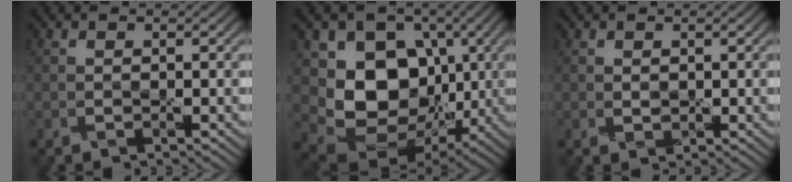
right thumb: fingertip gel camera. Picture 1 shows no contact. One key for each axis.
{"total": 11.9, "fx": 0.6, "fy": 9.6, "fz": 7.1, "tx": -0.137, "ty": -0.022, "tz": 0.006}
{"total": 0.9, "fx": 0.3, "fy": 0.7, "fz": 0.4, "tx": -0.014, "ty": -0.005, "tz": 0.011}